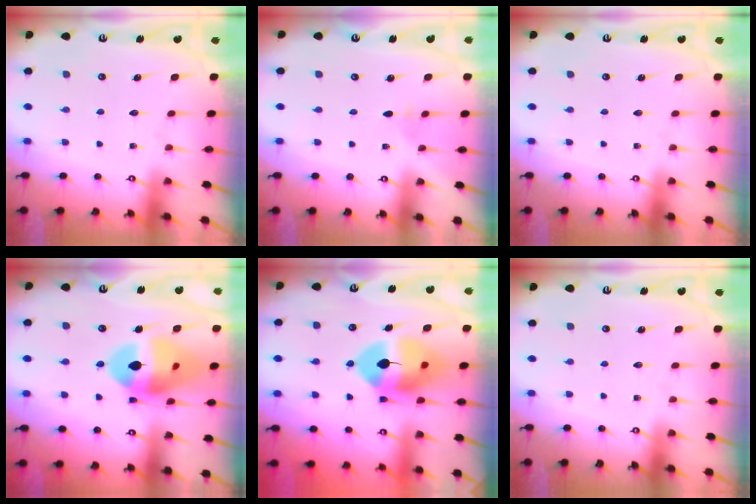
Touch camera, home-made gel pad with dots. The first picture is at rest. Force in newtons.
{"total": 1.6, "press": 1.6, "slide": 0.4}
{"total": 0.0}
{"total": 18.1, "press": 17.9, "slide": 2.5}
{"total": 12.3, "press": 12.1, "slide": 1.8}
{"total": 0.0}